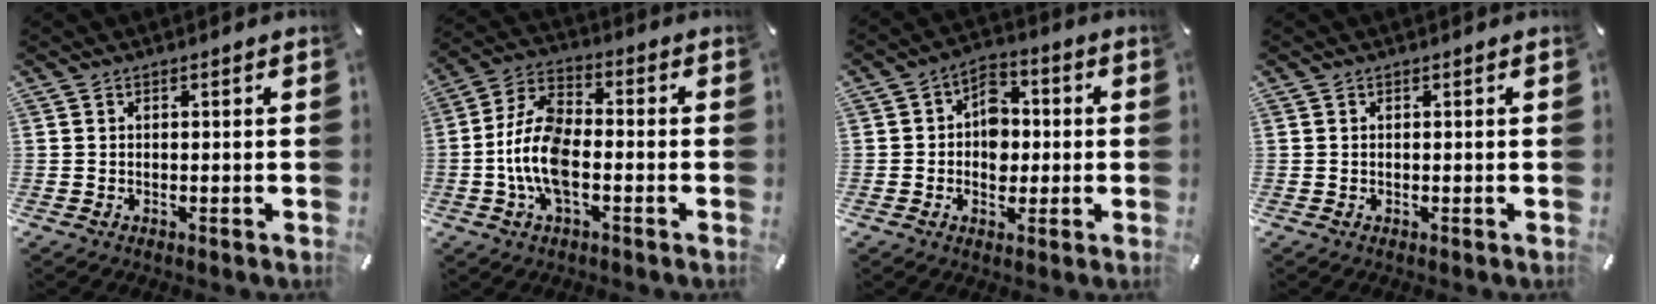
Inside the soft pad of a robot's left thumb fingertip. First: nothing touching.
{"total": 12.0, "force": [-2.9, 6.2, 9.9], "torque": [-0.211, 0.006, -0.052]}
{"total": 7.4, "force": [-0.6, 6.2, 4.0], "torque": [-0.057, 0.011, -0.011]}
{"total": 0.0}